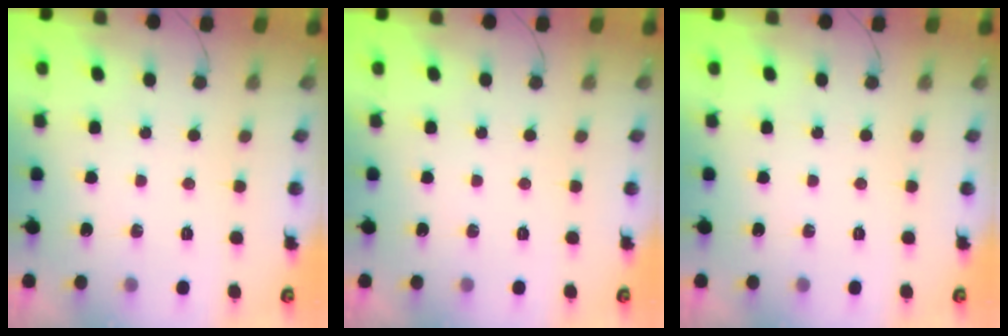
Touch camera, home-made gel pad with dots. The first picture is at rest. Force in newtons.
{"total": 0.0}
{"total": 0.0}